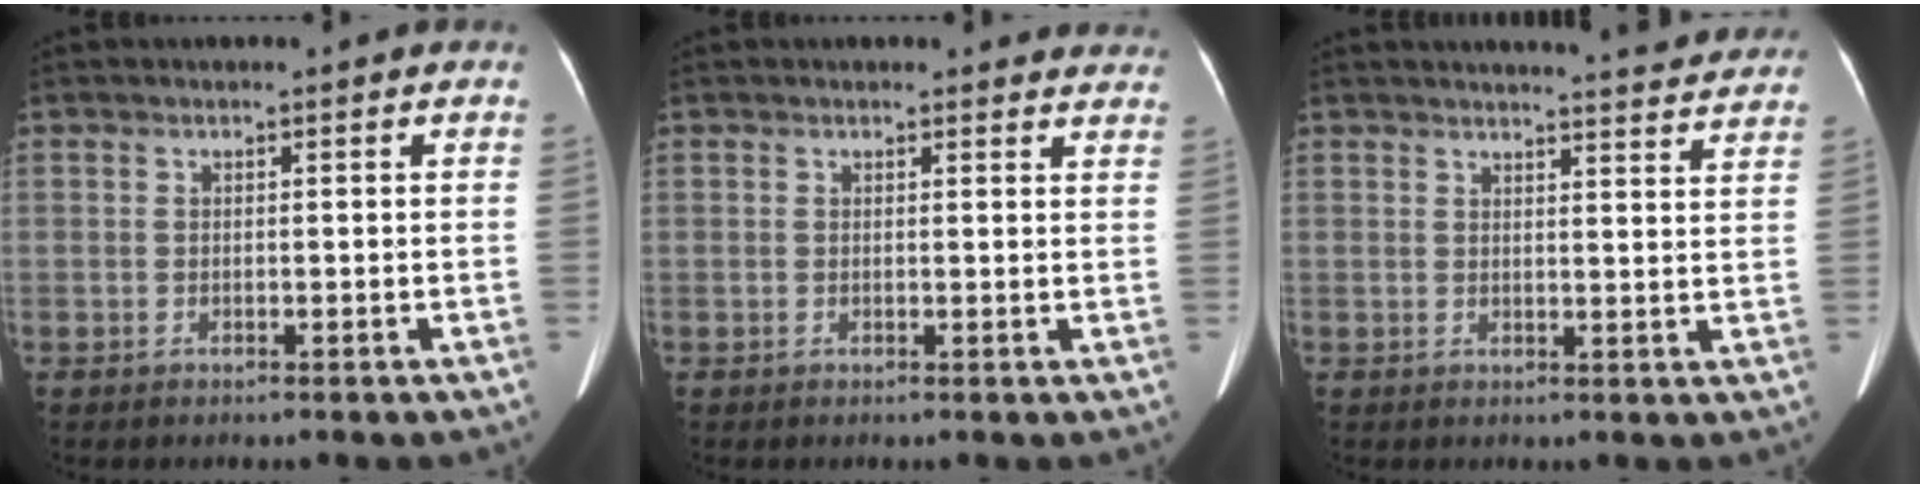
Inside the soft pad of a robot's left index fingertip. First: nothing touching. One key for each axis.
{"total": 5.4, "fx": 5.1, "fy": 1.7, "fz": 0.6, "tx": 0.017, "ty": -0.010, "tz": 0.031}
{"total": 10.6, "fx": 10.4, "fy": 0.3, "fz": 2.3, "tx": -0.026, "ty": -0.023, "tz": 0.106}